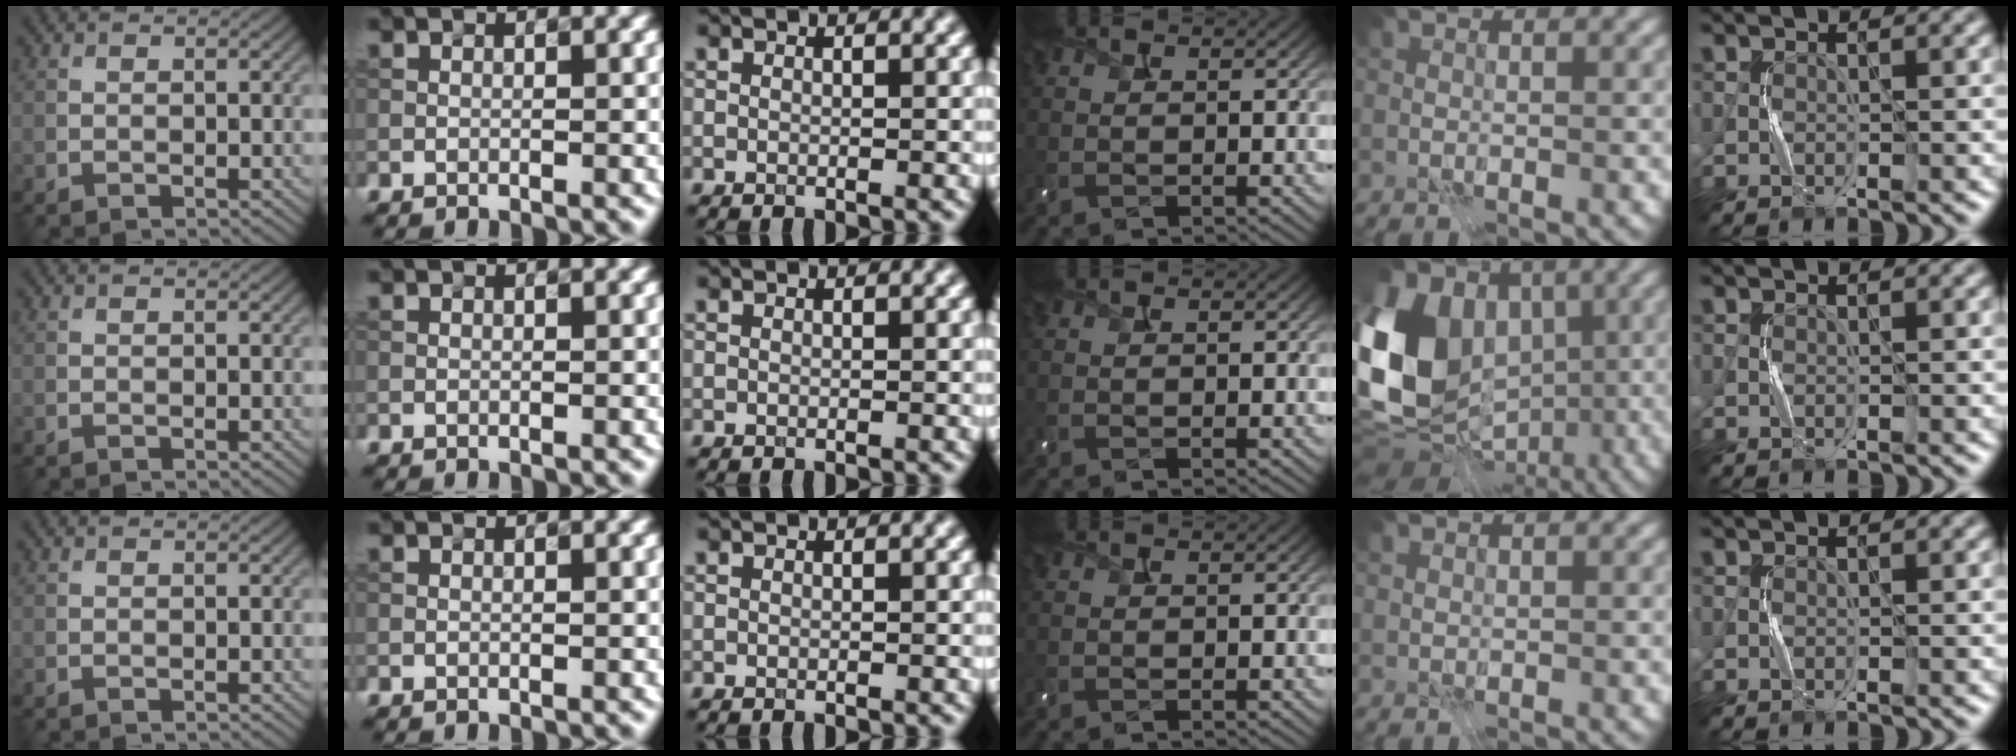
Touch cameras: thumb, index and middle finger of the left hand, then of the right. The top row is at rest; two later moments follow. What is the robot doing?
{"motion": "press", "object": "camera"}